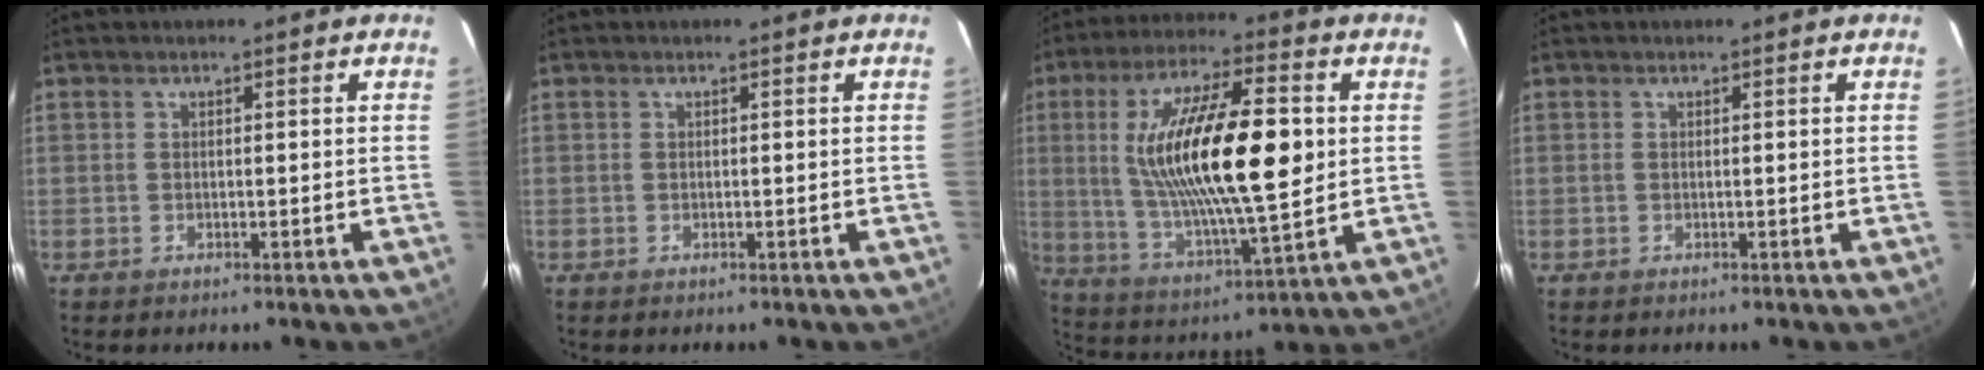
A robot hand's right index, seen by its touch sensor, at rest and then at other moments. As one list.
[{"total": 0.0}, {"total": 22.6, "force": [3.1, 6.2, 21.5], "torque": [-0.398, 0.003, 0.063]}, {"total": 0.0}]